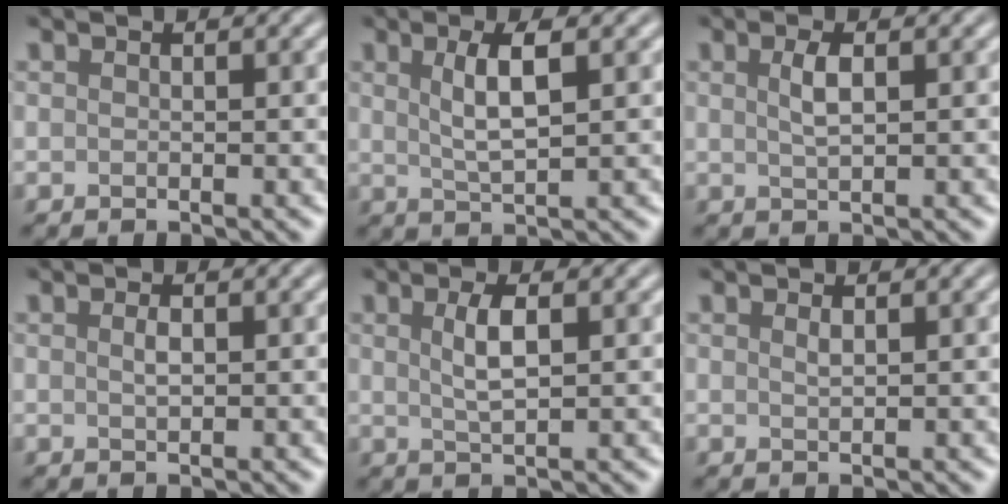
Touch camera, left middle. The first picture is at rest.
{"total": 3.6, "force": [1.1, 0.9, 3.3], "torque": [-0.060, 0.002, 0.022]}
{"total": 1.8, "force": [0.6, 0.6, 1.7], "torque": [-0.035, 0.001, 0.013]}
{"total": 0.9, "force": [0.2, 0.4, 0.8], "torque": [-0.017, 0.001, 0.005]}
{"total": 2.6, "force": [0.7, 0.8, 2.4], "torque": [-0.046, 0.002, 0.016]}
{"total": 0.6, "force": [0.4, 0.1, 0.4], "torque": [-0.010, -0.001, 0.008]}